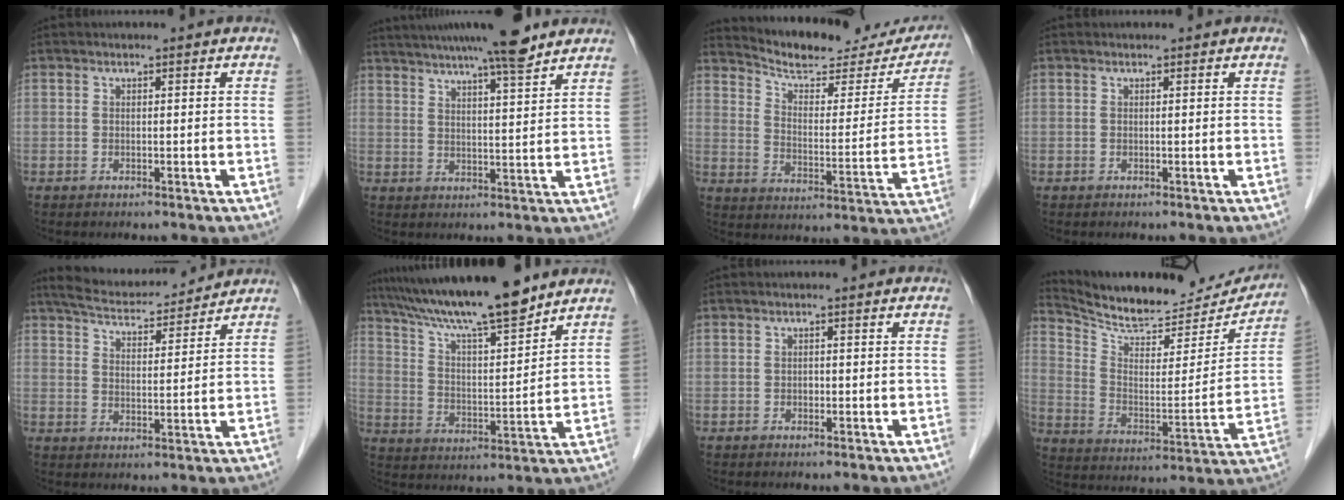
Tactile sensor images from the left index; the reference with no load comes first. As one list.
[{"total": 13.6, "force": [11.5, 0.3, 7.4], "torque": [-0.124, 0.021, 0.166]}, {"total": 20.1, "force": [18.8, 4.8, 5.5], "torque": [-0.069, -0.030, 0.249]}, {"total": 0.0}, {"total": 12.1, "force": [11.4, 1.7, 3.7], "torque": [-0.065, 0.015, 0.181]}, {"total": 16.1, "force": [13.6, 0.8, 8.5], "torque": [-0.147, 0.008, 0.233]}, {"total": 0.5, "force": [-0.1, 0.4, 0.3], "torque": [-0.005, 0.002, -0.004]}, {"total": 20.7, "force": [19.5, 4.6, 4.9], "torque": [-0.080, -0.039, 0.284]}]